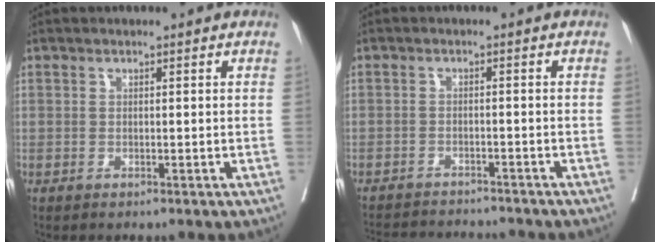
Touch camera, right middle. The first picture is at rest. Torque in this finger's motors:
{"motor_torque": [0.61, -0.76, 0.06, 0.05]}